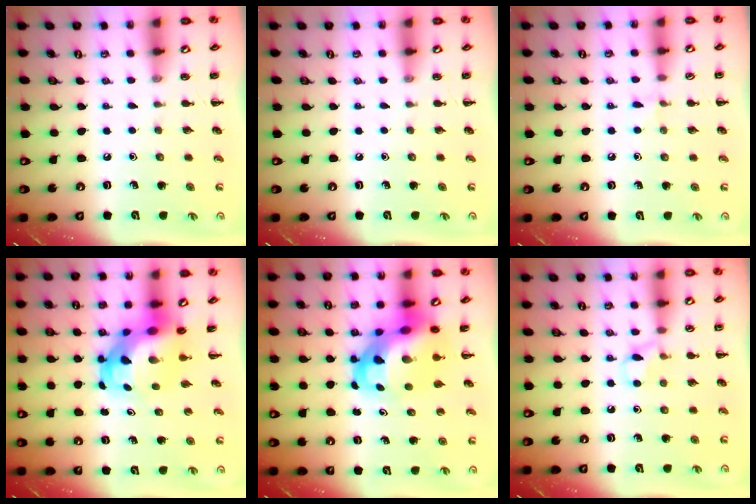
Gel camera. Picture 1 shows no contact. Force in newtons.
{"total": 0.0}
{"total": 3.8, "press": 3.5, "slide": 1.4}
{"total": 6.4, "press": 6.1, "slide": 1.9}
{"total": 9.8, "press": 9.4, "slide": 2.6}
{"total": 6.2, "press": 5.9, "slide": 2.0}